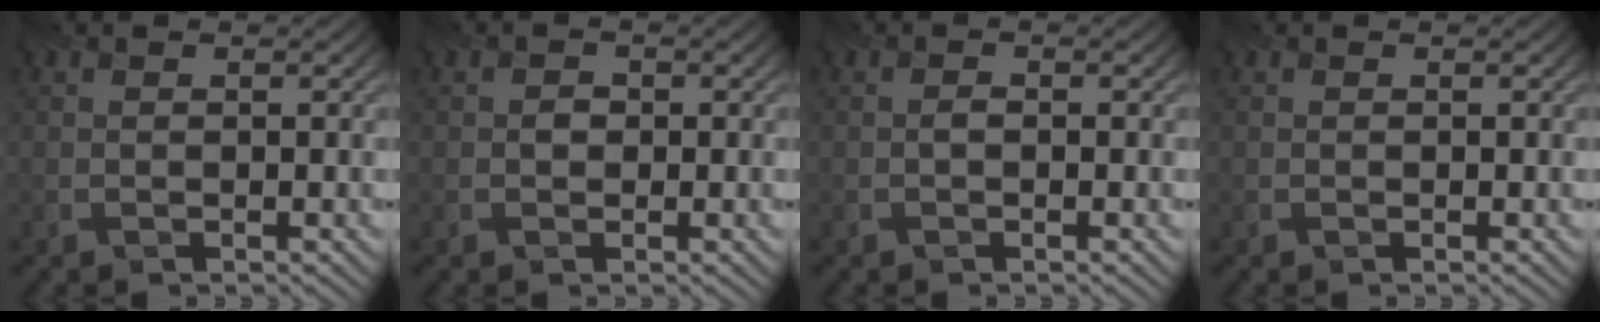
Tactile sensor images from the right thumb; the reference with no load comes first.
{"total": 1.1, "force": [-0.1, 0.9, 0.5], "torque": [-0.007, -0.004, -0.005]}
{"total": 0.7, "force": [-0.2, 0.4, 0.5], "torque": [-0.011, 0.002, -0.004]}
{"total": 0.0}